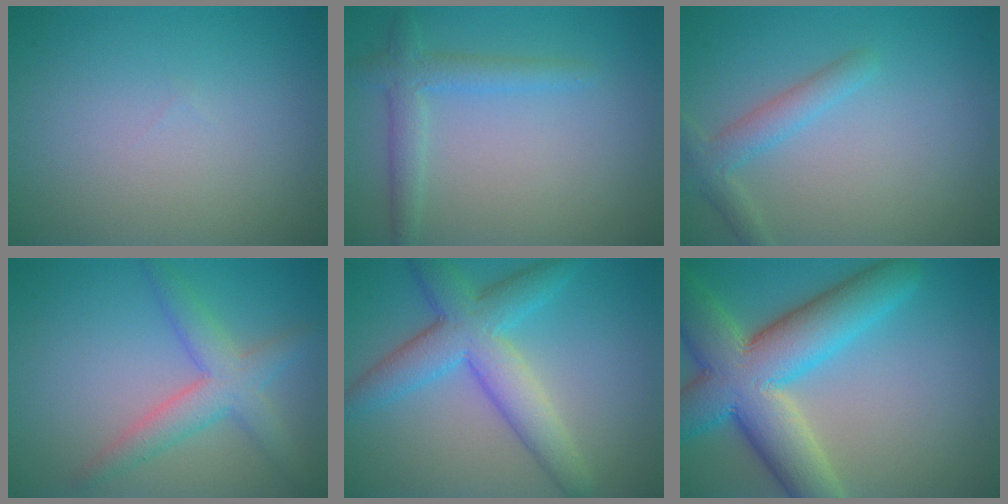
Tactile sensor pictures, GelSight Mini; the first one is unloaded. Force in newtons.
{"total": 2.7, "press": 2.7, "slide": 0.1}
{"total": 2.5, "press": 2.5, "slide": 0.2}
{"total": 3.9, "press": 3.9, "slide": 0.2}
{"total": 6.4, "press": 6.4, "slide": 0.1}
{"total": 10.9, "press": 10.9, "slide": 0.8}